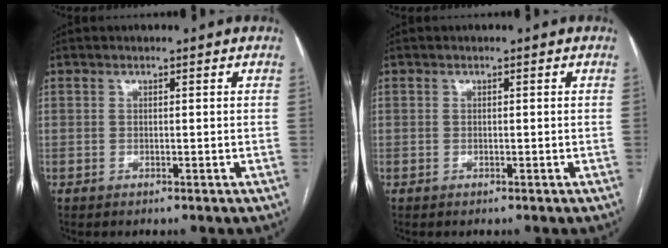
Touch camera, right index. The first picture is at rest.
{"total": 0.0}